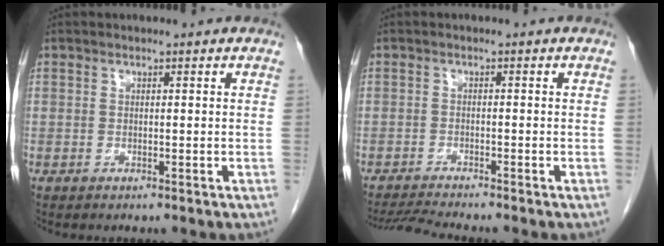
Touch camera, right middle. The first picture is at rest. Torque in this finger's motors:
{"motor_torque": [0.02, -0.02, -0.02, 0.00]}